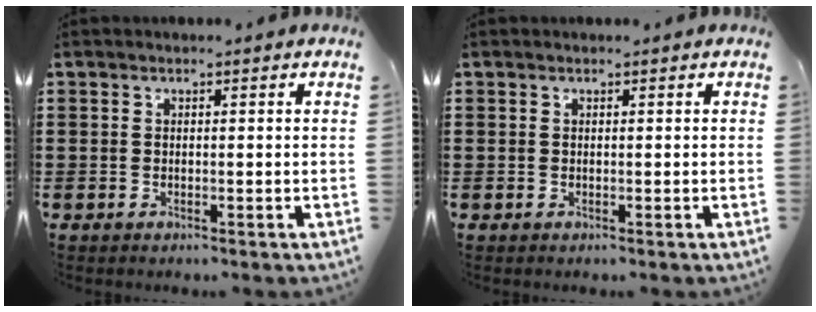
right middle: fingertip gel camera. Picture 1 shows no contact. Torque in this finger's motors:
{"motor_torque": [0.00, 0.00, 0.01, -0.01]}